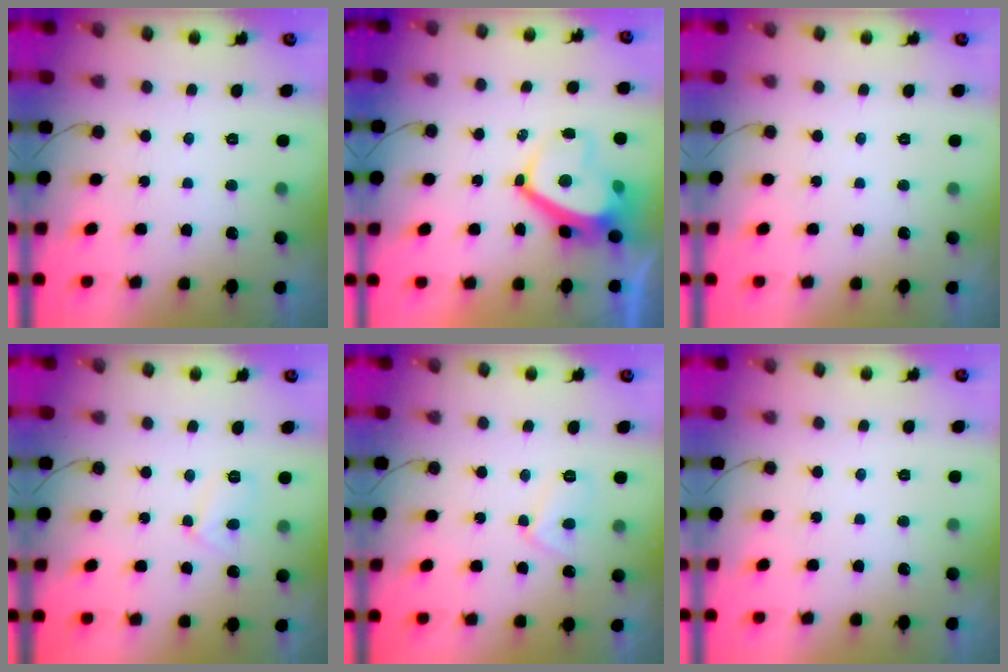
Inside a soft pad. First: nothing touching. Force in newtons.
{"total": 6.8, "press": 6.8, "slide": 1.1}
{"total": 0.0}
{"total": 4.8, "press": 4.8, "slide": 0.3}
{"total": 6.5, "press": 6.4, "slide": 0.6}
{"total": 0.0}